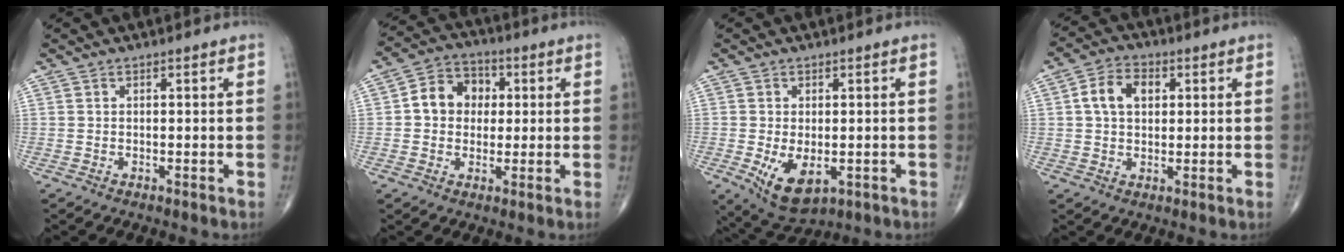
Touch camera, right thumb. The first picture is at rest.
{"total": 8.8, "force": [1.0, 7.3, 4.8], "torque": [-0.046, 0.019, 0.006]}
{"total": 8.1, "force": [-2.0, 4.4, 6.5], "torque": [-0.104, -0.013, -0.019]}
{"total": 7.0, "force": [1.5, 4.9, 4.8], "torque": [-0.073, 0.011, 0.022]}